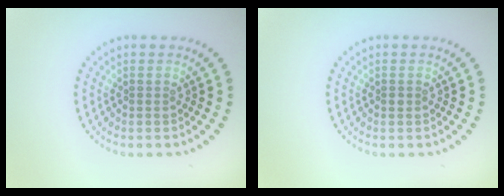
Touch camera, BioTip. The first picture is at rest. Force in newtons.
{"total": 0.5, "press": 0.5, "slide": 0.1}